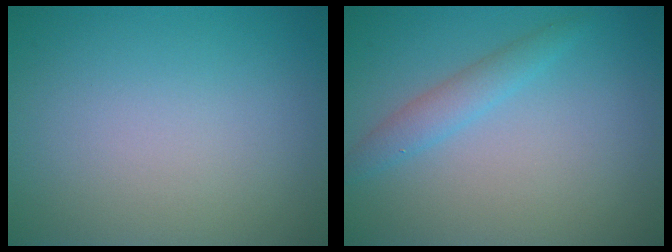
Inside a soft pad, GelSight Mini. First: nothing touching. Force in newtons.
{"total": 2.0, "press": 2.0, "slide": 0.1}